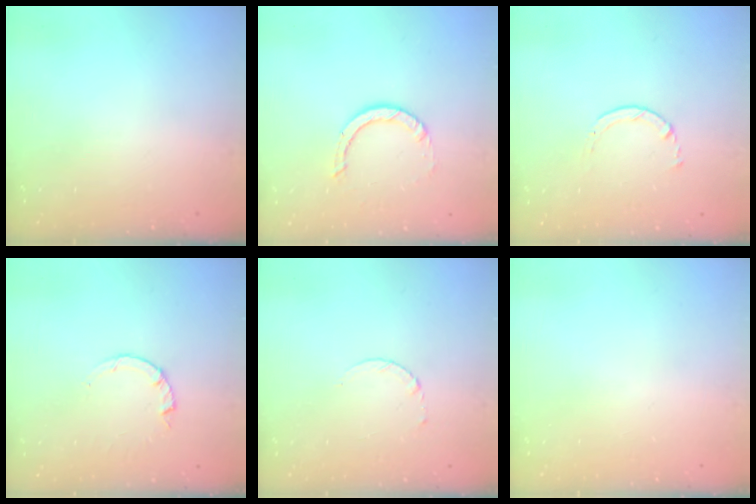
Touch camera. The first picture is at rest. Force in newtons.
{"total": 2.9, "press": 2.9, "slide": 0.2}
{"total": 1.7, "press": 1.6, "slide": 0.2}
{"total": 0.9, "press": 0.8, "slide": 0.2}
{"total": 2.6, "press": 2.6, "slide": 0.3}
{"total": 0.0}